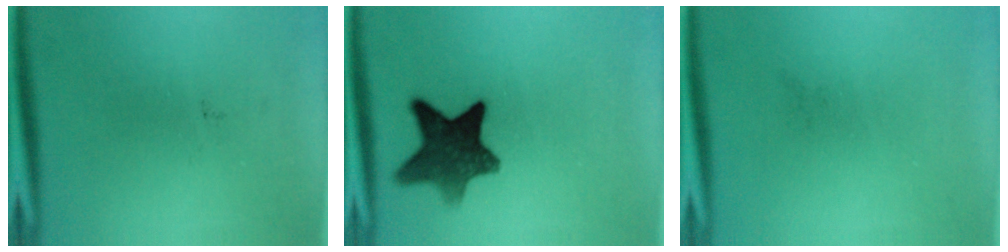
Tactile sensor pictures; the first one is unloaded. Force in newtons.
{"total": 10.7}
{"total": 0.0}